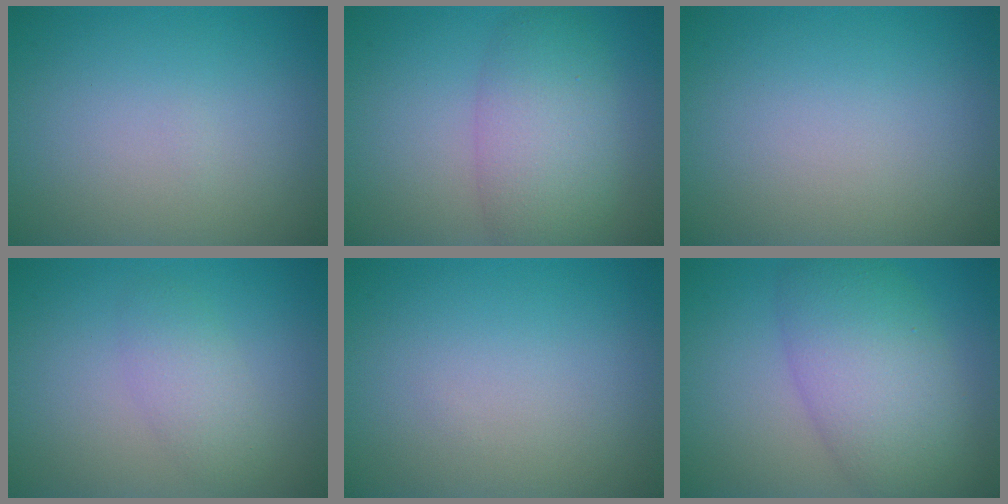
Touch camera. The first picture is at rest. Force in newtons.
{"total": 5.8, "press": 5.8, "slide": 0.3}
{"total": 0.0}
{"total": 2.2, "press": 2.2, "slide": 0.0}
{"total": 0.0}
{"total": 7.6, "press": 7.6, "slide": 0.3}